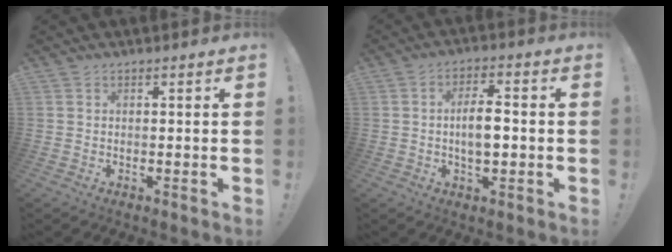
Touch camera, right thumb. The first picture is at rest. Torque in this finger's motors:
{"motor_torque": [0.05, 0.31, 0.54, 0.19, 0.05]}